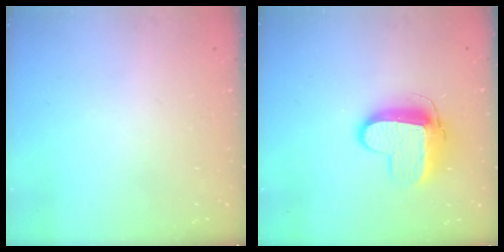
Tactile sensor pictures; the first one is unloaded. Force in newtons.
{"total": 11.1, "press": 11.1, "slide": 1.0}